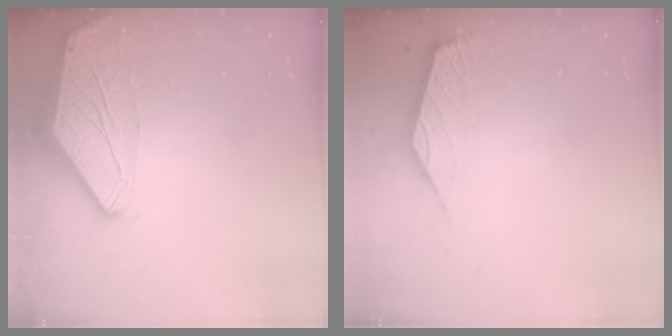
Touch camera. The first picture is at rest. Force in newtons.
{"total": 2.4, "press": 2.3, "slide": 0.6}